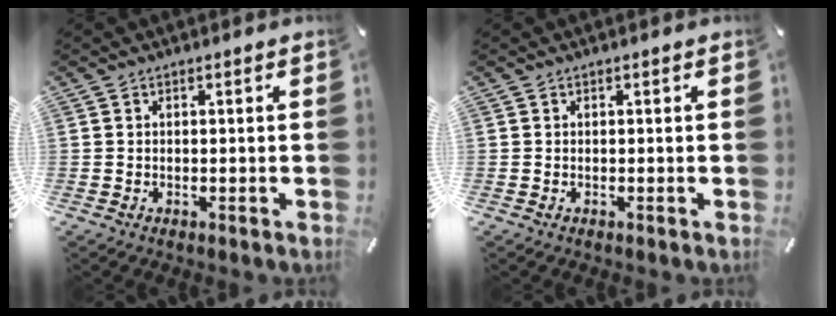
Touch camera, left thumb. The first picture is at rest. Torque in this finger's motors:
{"motor_torque": [-0.10, 0.01, 0.02, -0.02, 0.00]}